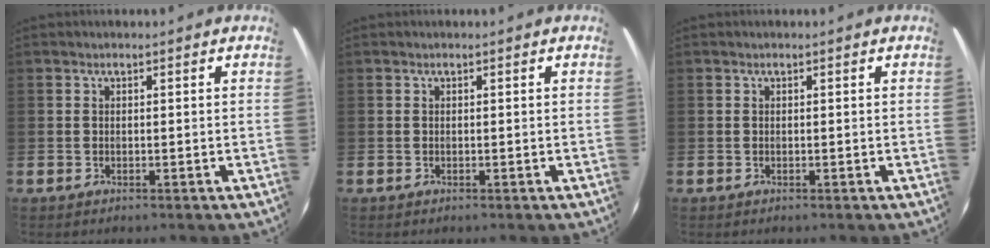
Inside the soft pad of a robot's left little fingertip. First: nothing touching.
{"total": 0.0}
{"total": 0.0}